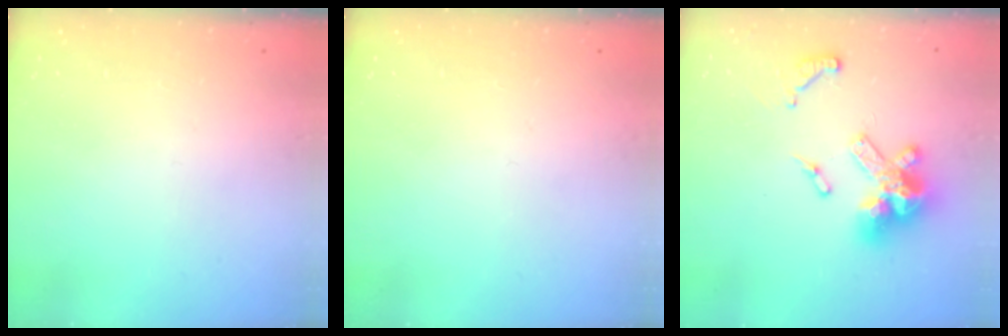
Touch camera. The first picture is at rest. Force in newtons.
{"total": 0.0}
{"total": 16.1, "press": 16.0, "slide": 2.0}